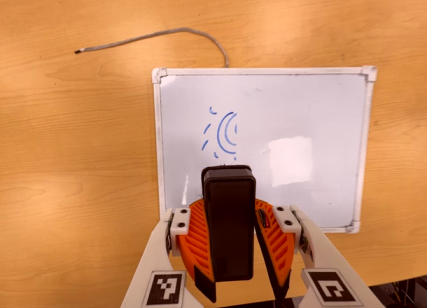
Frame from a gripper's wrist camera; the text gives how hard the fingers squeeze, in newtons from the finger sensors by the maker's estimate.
{"total": 9.4, "left": 9.0, "right": 9.8}